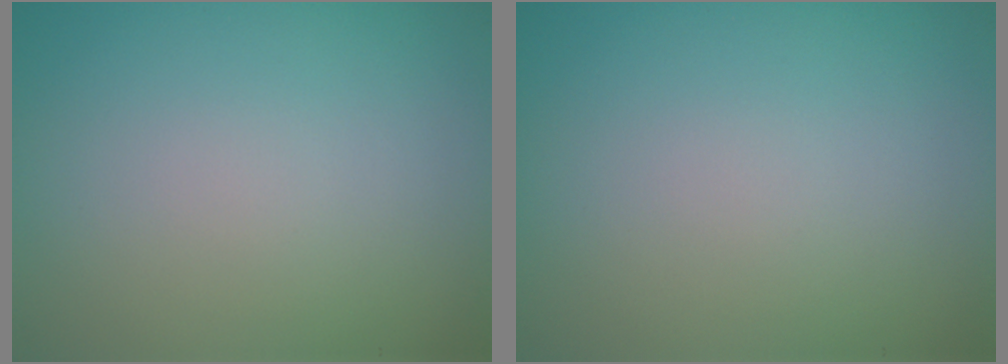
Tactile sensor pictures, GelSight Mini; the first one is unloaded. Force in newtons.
{"total": 0.0}